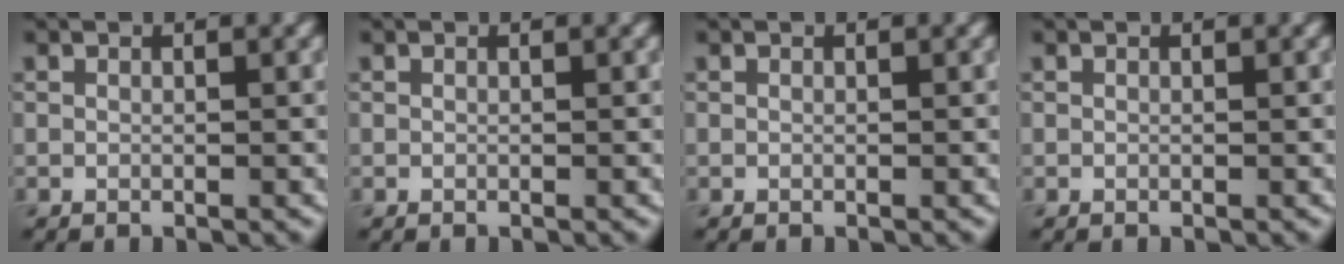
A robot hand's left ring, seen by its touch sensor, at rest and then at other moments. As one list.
[{"total": 0.0}, {"total": 0.0}, {"total": 0.0}]